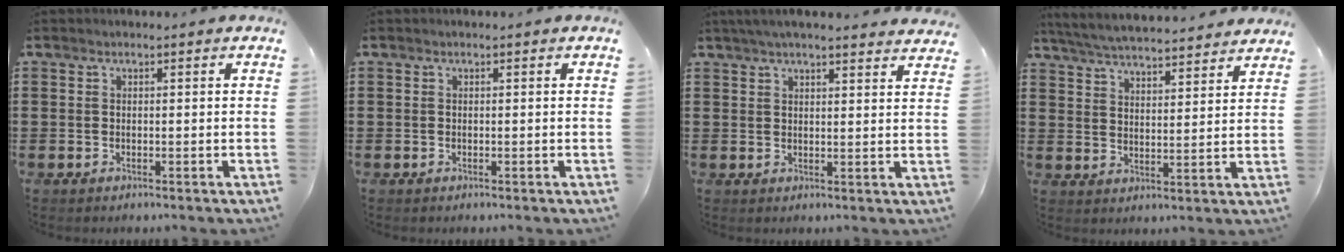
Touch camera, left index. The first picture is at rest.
{"total": 0.0}
{"total": 3.7, "force": [3.4, -0.1, 1.4], "torque": [-0.038, -0.006, 0.063]}
{"total": 5.3, "force": [5.2, -0.2, 1.0], "torque": [-0.044, -0.032, 0.089]}